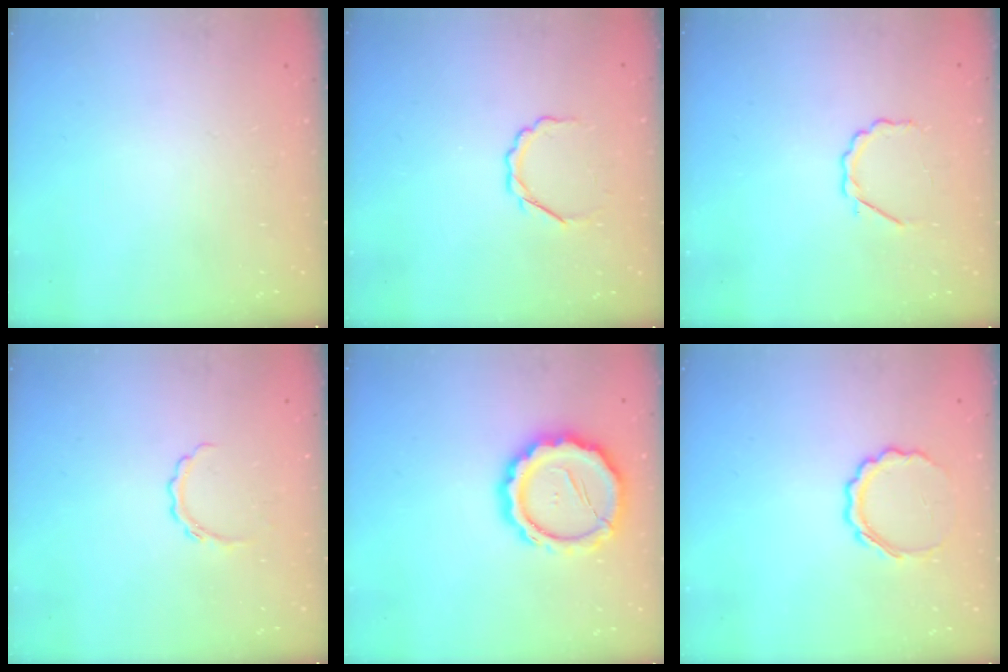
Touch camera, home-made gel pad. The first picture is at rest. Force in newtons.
{"total": 3.7, "press": 3.5, "slide": 1.1}
{"total": 3.5, "press": 3.3, "slide": 1.2}
{"total": 4.5, "press": 4.4, "slide": 0.7}
{"total": 16.6, "press": 16.4, "slide": 3.0}
{"total": 7.6, "press": 7.4, "slide": 1.6}